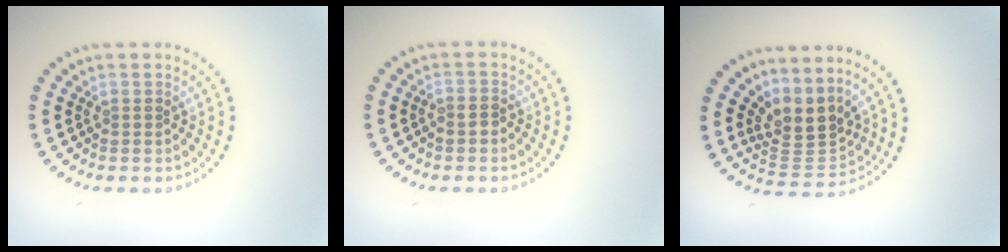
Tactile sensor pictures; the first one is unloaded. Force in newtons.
{"total": 1.0, "press": 0.7, "slide": 0.7}
{"total": 3.5, "press": 2.6, "slide": 2.4}